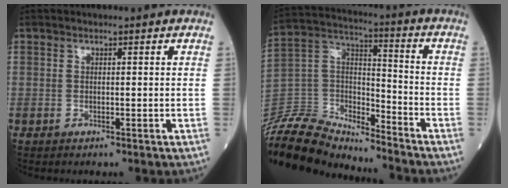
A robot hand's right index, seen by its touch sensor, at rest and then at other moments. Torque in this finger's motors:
{"motor_torque": [0.64, -1.36, 0.48, 0.09]}